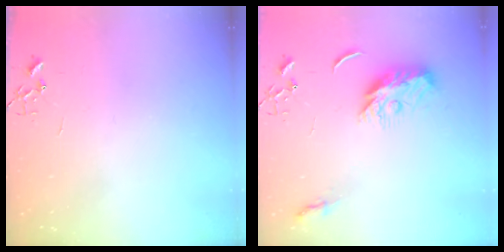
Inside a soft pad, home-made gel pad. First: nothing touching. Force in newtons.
{"total": 10.2, "press": 10.2, "slide": 0.1}